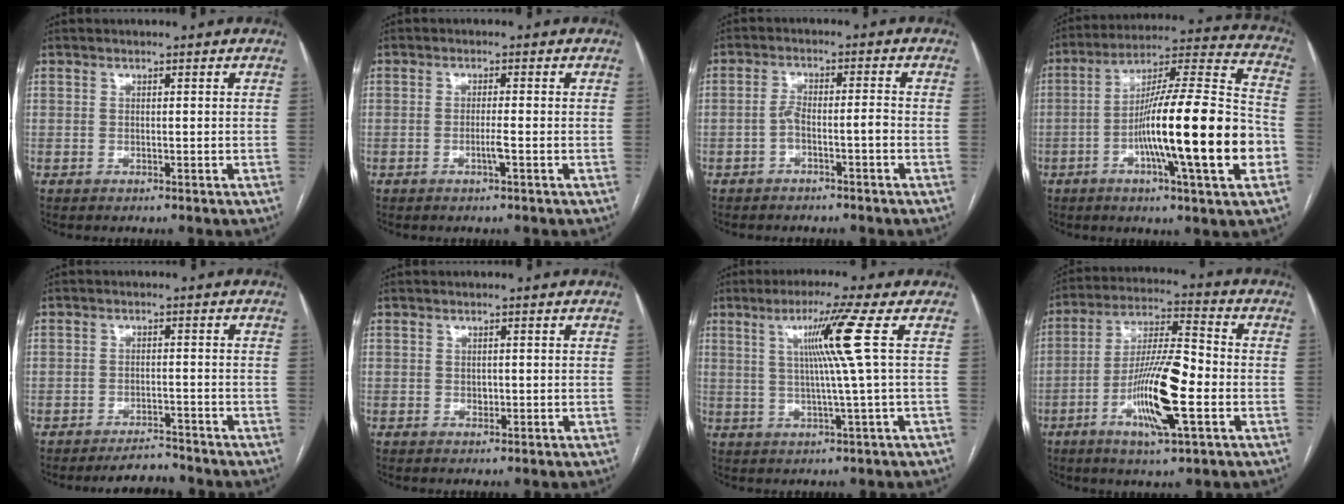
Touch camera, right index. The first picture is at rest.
{"total": 2.0, "force": [-0.8, -0.2, 1.8], "torque": [-0.035, -0.002, -0.015]}
{"total": 3.5, "force": [-1.7, 0.5, 3.1], "torque": [-0.055, 0.018, -0.027]}
{"total": 22.4, "force": [-5.7, 1.0, 21.7], "torque": [-0.328, -0.001, -0.093]}
{"total": 3.4, "force": [-3.3, 0.6, 0.2], "torque": [0.001, -0.006, -0.051]}
{"total": 0.9, "force": [-0.1, 0.7, 0.6], "torque": [-0.007, 0.001, 0.000]}
{"total": 8.1, "force": [2.0, -2.6, 7.4], "torque": [-0.134, 0.000, 0.043]}
{"total": 14.2, "force": [-4.3, 2.0, 13.4], "torque": [-0.251, -0.003, -0.078]}